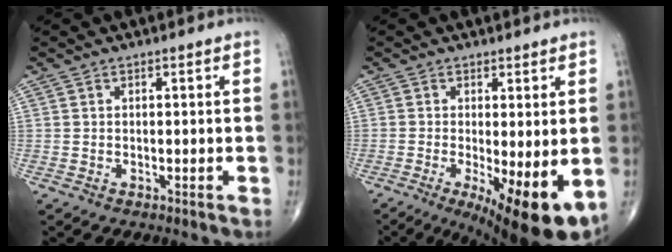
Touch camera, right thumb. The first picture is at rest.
{"total": 12.4, "force": [-3.5, 3.6, 11.4], "torque": [-0.155, -0.023, -0.040]}